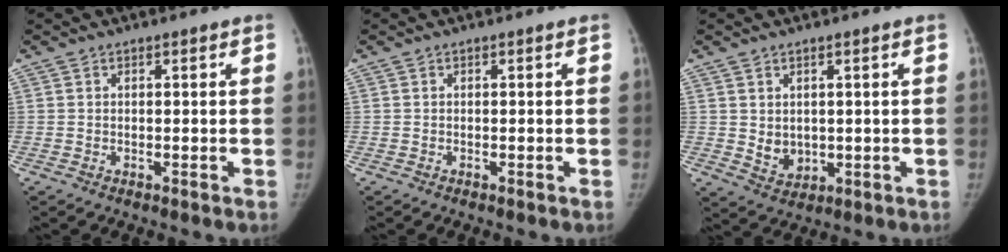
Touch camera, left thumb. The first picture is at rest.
{"total": 0.0}
{"total": 4.3, "force": [0.7, 3.5, 2.5], "torque": [-0.027, -0.014, 0.028]}